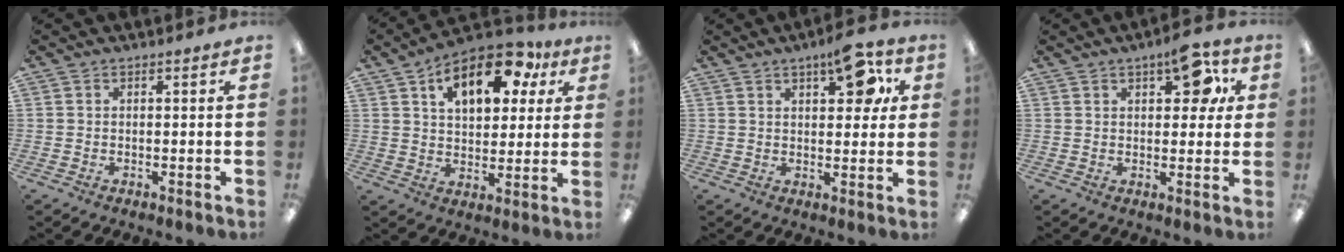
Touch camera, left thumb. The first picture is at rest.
{"total": 16.2, "force": [8.1, 8.8, 11.0], "torque": [-0.156, -0.022, 0.134]}
{"total": 10.1, "force": [5.4, 4.2, 7.5], "torque": [-0.089, -0.024, 0.084]}
{"total": 9.3, "force": [4.5, 4.3, 6.9], "torque": [-0.076, -0.017, 0.070]}